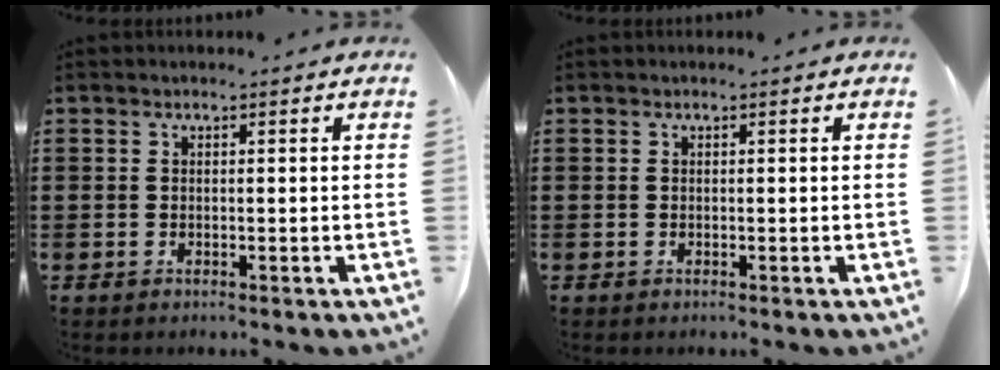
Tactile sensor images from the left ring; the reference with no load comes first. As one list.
[{"total": 0.0}]